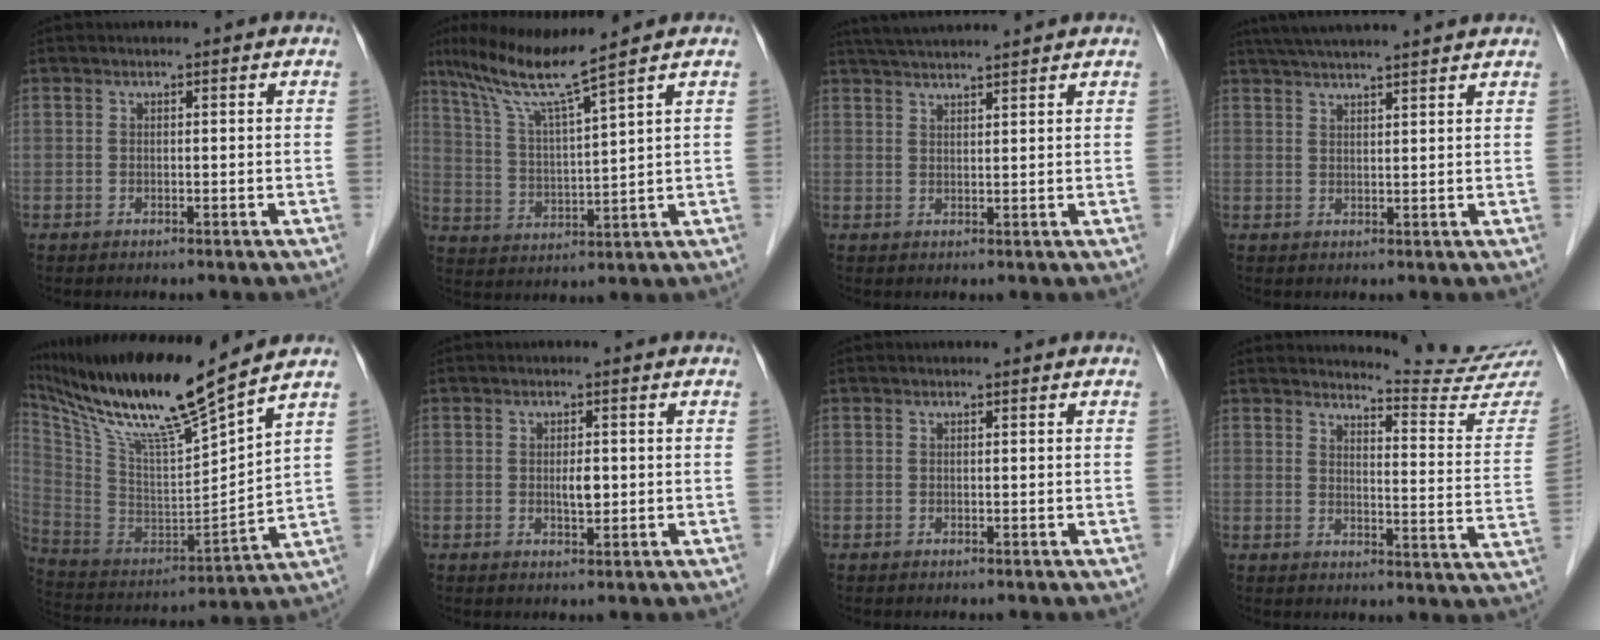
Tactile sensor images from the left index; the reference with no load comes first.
{"total": 9.9, "force": [7.4, -1.8, 6.2], "torque": [-0.116, -0.003, 0.141]}
{"total": 8.5, "force": [7.8, -0.5, 3.3], "torque": [-0.059, 0.035, 0.119]}
{"total": 13.5, "force": [12.1, 0.2, 6.1], "torque": [-0.105, 0.038, 0.170]}
{"total": 18.8, "force": [14.8, -0.2, 11.7], "torque": [-0.214, -0.010, 0.278]}
{"total": 2.0, "force": [0.0, 0.8, 1.9], "torque": [-0.033, -0.001, 0.001]}
{"total": 0.0}
{"total": 13.6, "force": [13.5, -1.6, 0.4], "torque": [-0.004, -0.115, 0.145]}